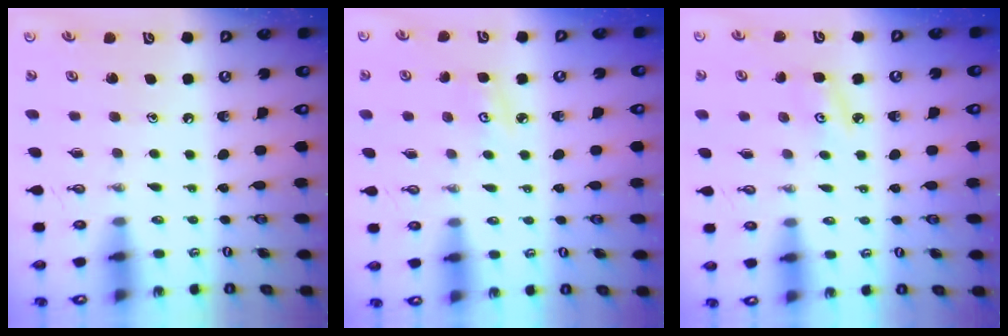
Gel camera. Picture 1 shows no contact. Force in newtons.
{"total": 3.7, "press": 3.7, "slide": 0.4}
{"total": 4.0, "press": 3.9, "slide": 0.3}